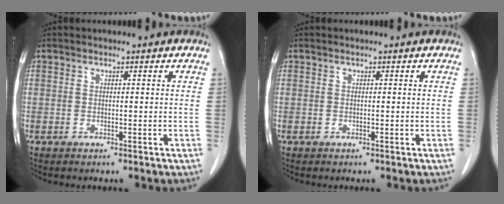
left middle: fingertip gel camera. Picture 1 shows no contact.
{"total": 0.0}